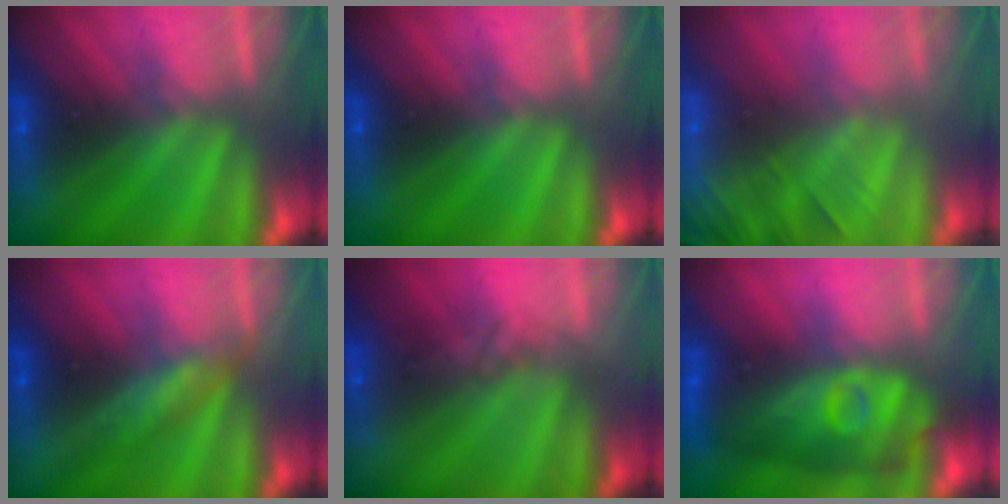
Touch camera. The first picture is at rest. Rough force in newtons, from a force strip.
{"total": 0.0}
{"total": 10.8}
{"total": 4.6}
{"total": 1.7}
{"total": 4.5}